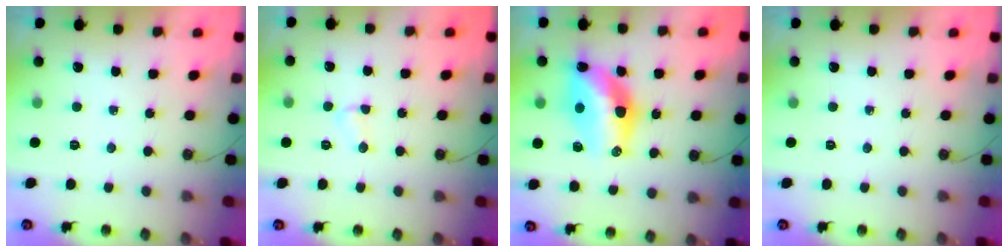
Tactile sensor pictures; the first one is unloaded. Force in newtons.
{"total": 2.7, "press": 2.6, "slide": 0.4}
{"total": 14.3, "press": 13.7, "slide": 4.0}
{"total": 0.0}